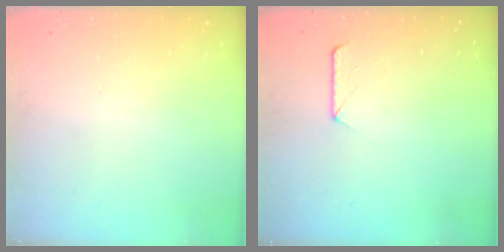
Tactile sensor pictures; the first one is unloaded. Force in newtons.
{"total": 7.6, "press": 7.6, "slide": 0.8}